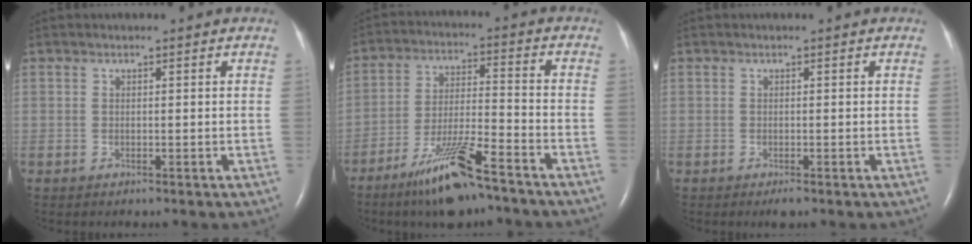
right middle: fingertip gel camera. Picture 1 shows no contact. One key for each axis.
{"total": 11.8, "fx": -8.4, "fy": 1.4, "fz": 8.2, "tx": -0.159, "ty": -0.021, "tz": -0.149}
{"total": 1.1, "fx": -0.7, "fy": 0.2, "fz": 0.8, "tx": -0.014, "ty": -0.003, "tz": -0.009}